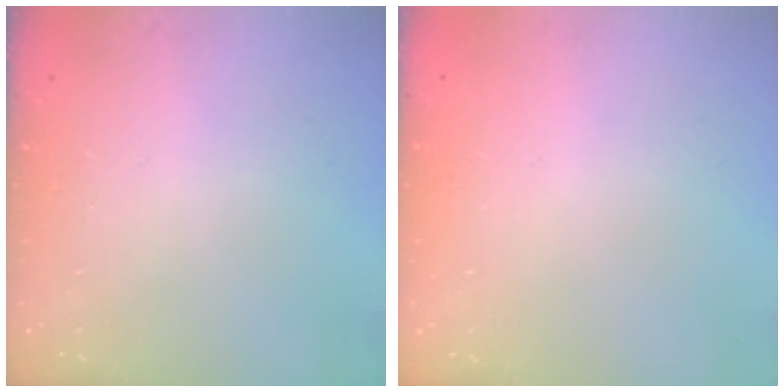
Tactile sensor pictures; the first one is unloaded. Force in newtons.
{"total": 0.0}